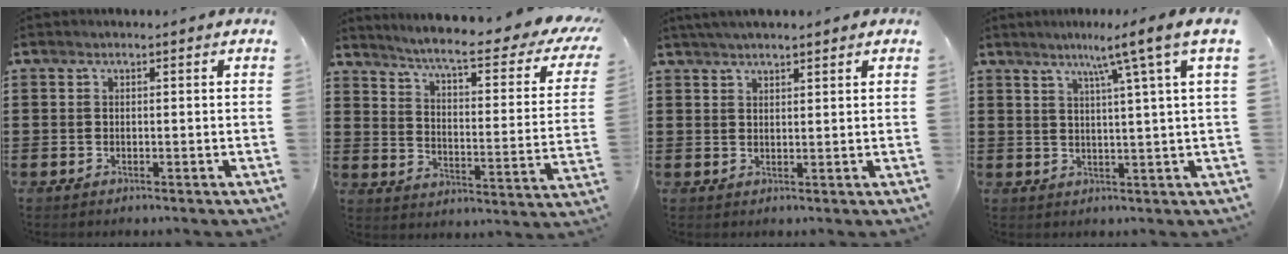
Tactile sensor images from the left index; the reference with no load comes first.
{"total": 7.6, "force": [5.7, 0.2, 5.0], "torque": [-0.102, -0.046, 0.084]}
{"total": 2.3, "force": [2.1, 0.2, 1.0], "torque": [-0.023, 0.006, 0.040]}
{"total": 6.9, "force": [3.8, -1.5, 5.6], "torque": [-0.103, -0.014, 0.054]}